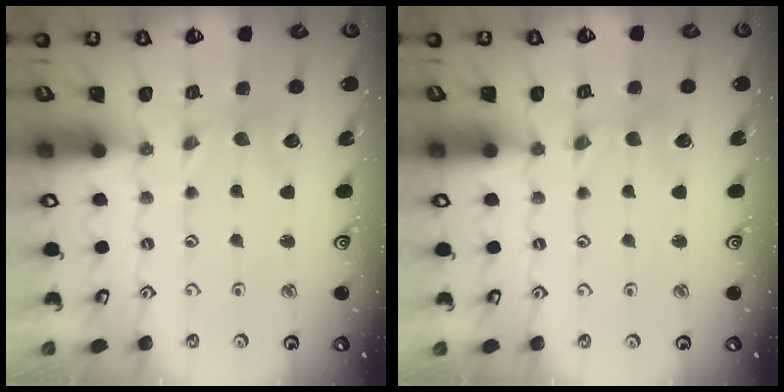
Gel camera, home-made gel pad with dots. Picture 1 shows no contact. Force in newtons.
{"total": 0.0}